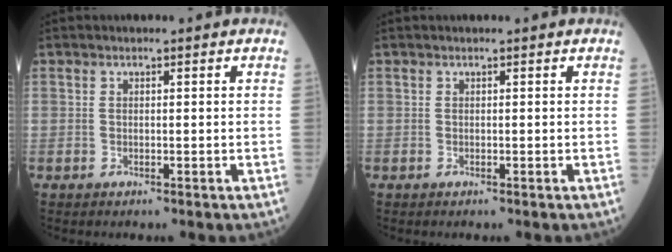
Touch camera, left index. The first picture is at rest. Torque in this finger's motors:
{"motor_torque": [-0.13, 0.31, 0.00, 0.00]}